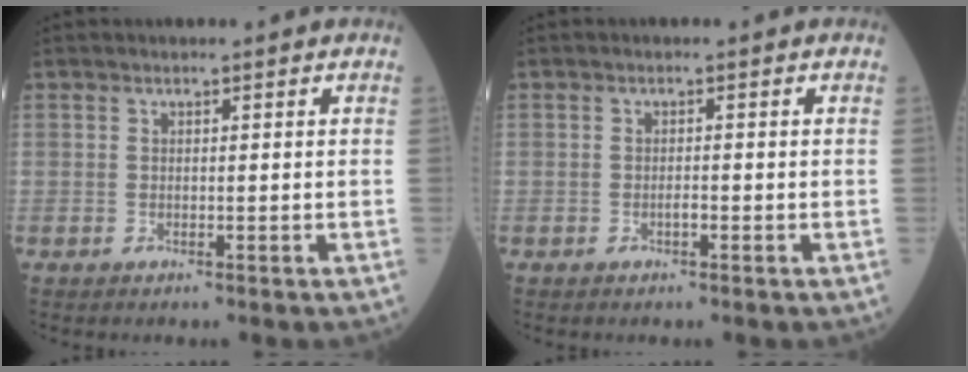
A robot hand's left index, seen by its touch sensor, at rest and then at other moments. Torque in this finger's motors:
{"motor_torque": [0.27, 0.13, -0.01, 0.00]}